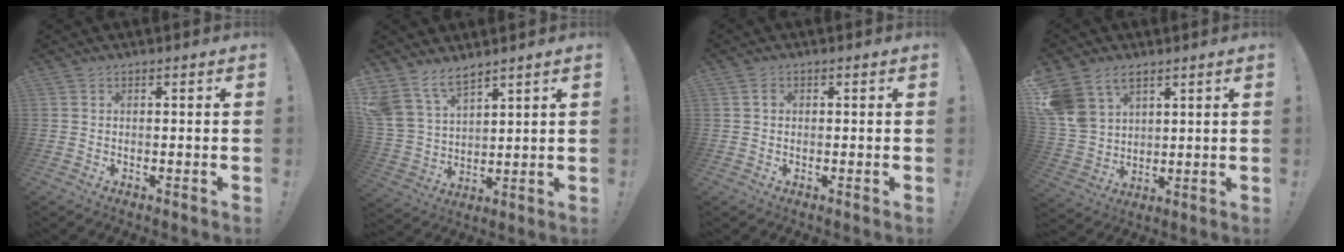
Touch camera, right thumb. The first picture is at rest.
{"total": 10.8, "force": [8.6, 5.0, 4.1], "torque": [-0.102, -0.051, 0.173]}
{"total": 1.2, "force": [0.2, 1.0, 0.6], "torque": [-0.011, 0.004, 0.003]}
{"total": 10.9, "force": [6.9, 7.2, 4.4], "torque": [-0.097, -0.035, 0.142]}